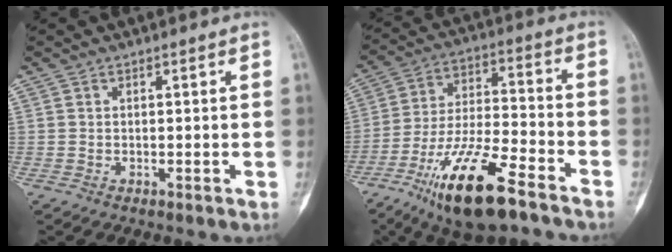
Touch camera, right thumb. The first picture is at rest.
{"total": 18.6, "force": [-11.3, 5.2, 13.8], "torque": [-0.267, 0.053, -0.204]}